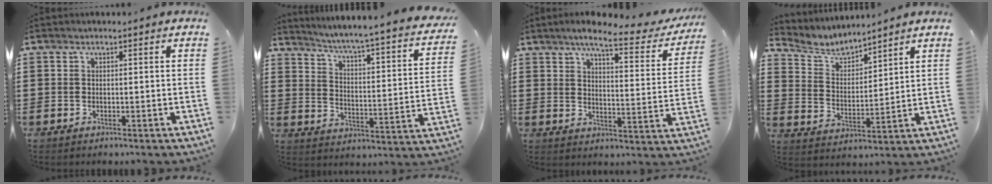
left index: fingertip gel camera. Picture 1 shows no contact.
{"total": 3.4, "force": [2.7, -1.1, 1.8], "torque": [-0.052, -0.042, 0.029]}
{"total": 7.2, "force": [5.7, 0.9, 4.3], "torque": [-0.089, -0.024, 0.092]}
{"total": 5.3, "force": [5.0, 1.2, 1.3], "torque": [-0.052, -0.027, 0.086]}